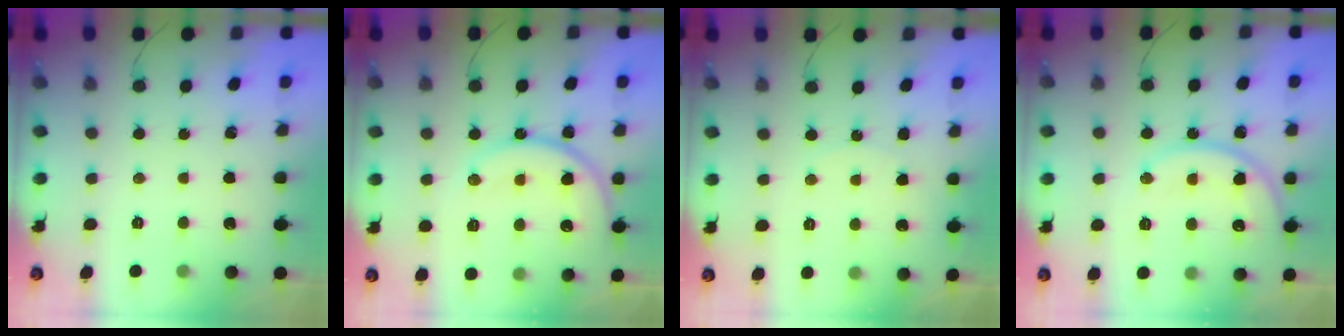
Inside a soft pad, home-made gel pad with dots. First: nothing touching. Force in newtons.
{"total": 14.8, "press": 14.7, "slide": 1.5}
{"total": 4.8, "press": 4.8, "slide": 0.4}
{"total": 12.3, "press": 12.2, "slide": 0.9}